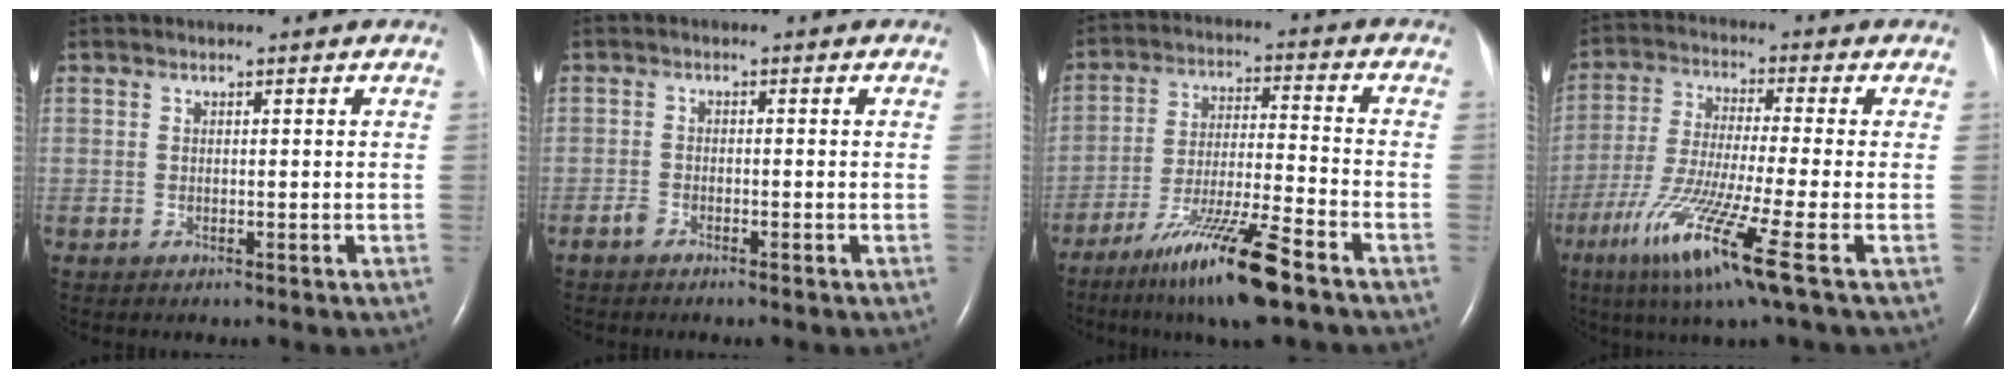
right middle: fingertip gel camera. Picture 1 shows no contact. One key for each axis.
{"total": 1.7, "fx": -1.4, "fy": 0.5, "fz": 0.8, "tx": -0.021, "ty": -0.001, "tz": -0.024}
{"total": 13.0, "fx": -8.6, "fy": 0.1, "fz": 9.6, "tx": -0.183, "ty": -0.032, "tz": -0.153}
{"total": 13.4, "fx": -6.3, "fy": -0.7, "fz": 11.8, "tx": -0.242, "ty": -0.037, "tz": -0.118}